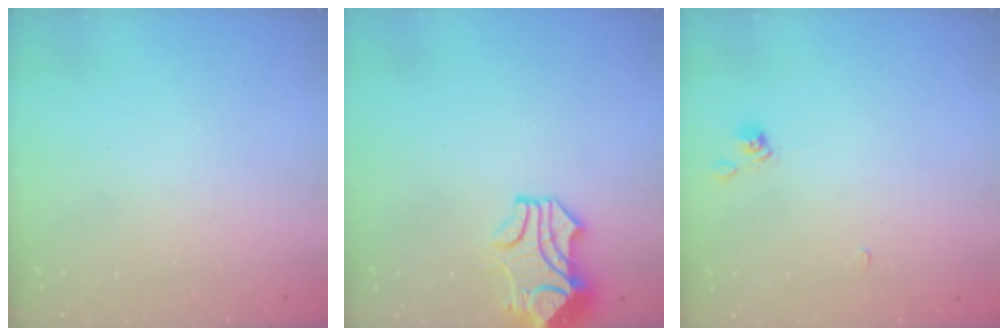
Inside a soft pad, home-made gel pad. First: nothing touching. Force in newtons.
{"total": 2.2, "press": 1.9, "slide": 1.1}
{"total": 2.4, "press": 2.3, "slide": 0.8}